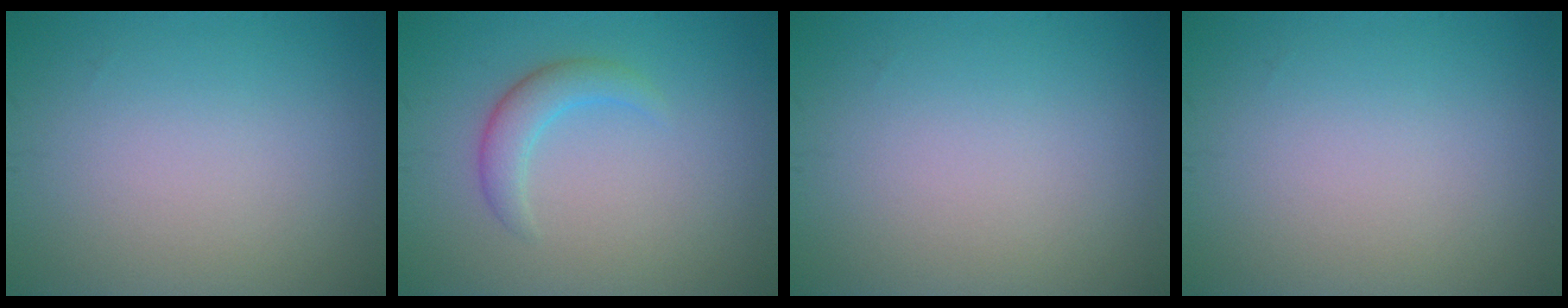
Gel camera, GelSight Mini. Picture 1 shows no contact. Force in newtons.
{"total": 2.5, "press": 2.4, "slide": 0.2}
{"total": 0.0}
{"total": 0.0}